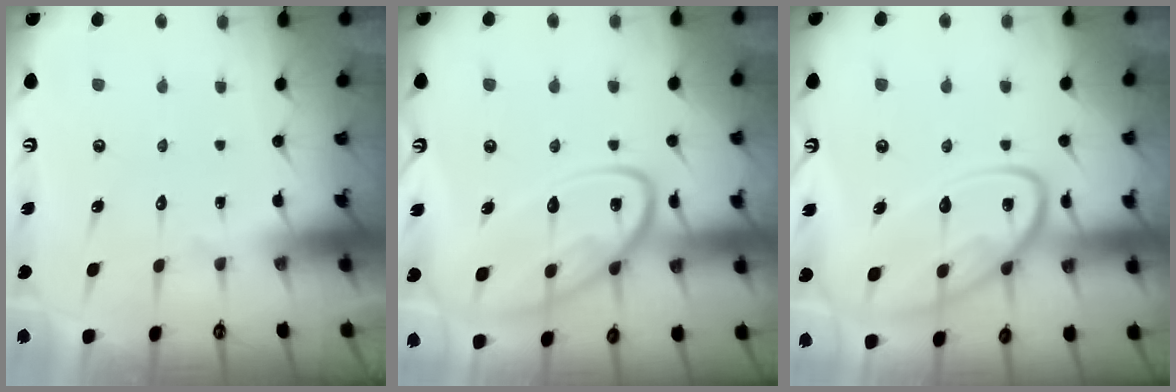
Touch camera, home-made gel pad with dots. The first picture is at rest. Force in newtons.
{"total": 13.5, "press": 13.5, "slide": 1.2}
{"total": 13.5, "press": 13.5, "slide": 1.2}